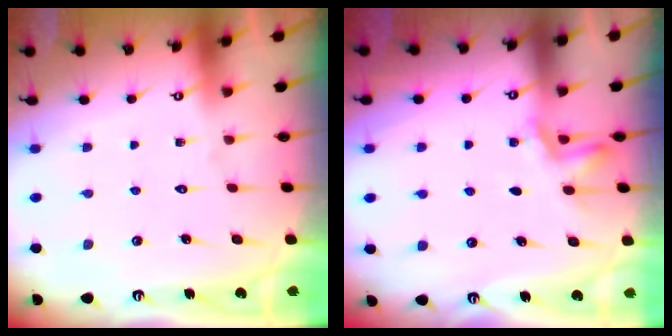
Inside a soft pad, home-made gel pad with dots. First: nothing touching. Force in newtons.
{"total": 2.3, "press": 2.0, "slide": 1.0}